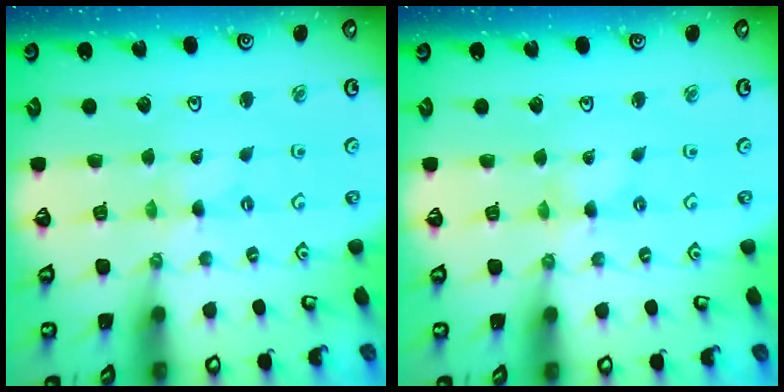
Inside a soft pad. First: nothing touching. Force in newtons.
{"total": 0.0}